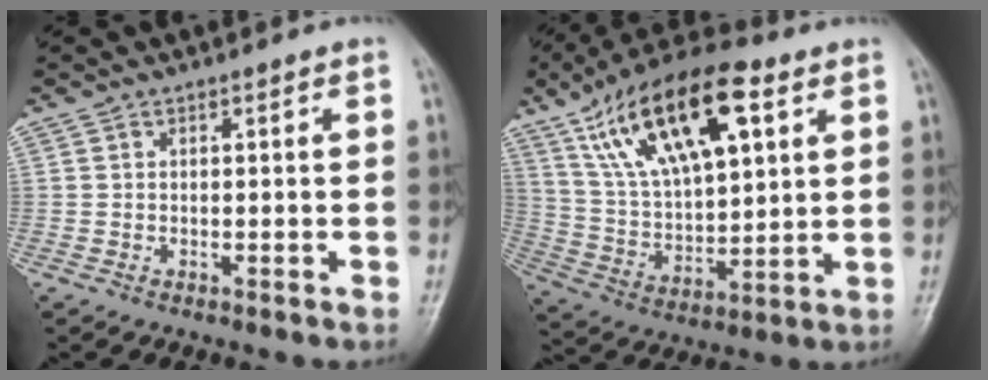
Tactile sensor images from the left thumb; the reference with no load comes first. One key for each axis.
{"total": 21.8, "fx": 10.0, "fy": 9.5, "fz": 16.8, "tx": -0.274, "ty": -0.016, "tz": 0.180}